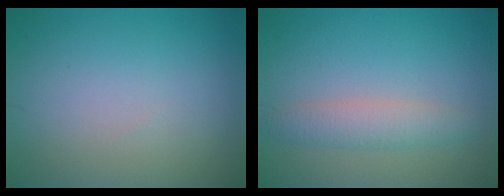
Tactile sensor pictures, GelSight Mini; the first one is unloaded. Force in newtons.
{"total": 2.5, "press": 2.5, "slide": 0.1}